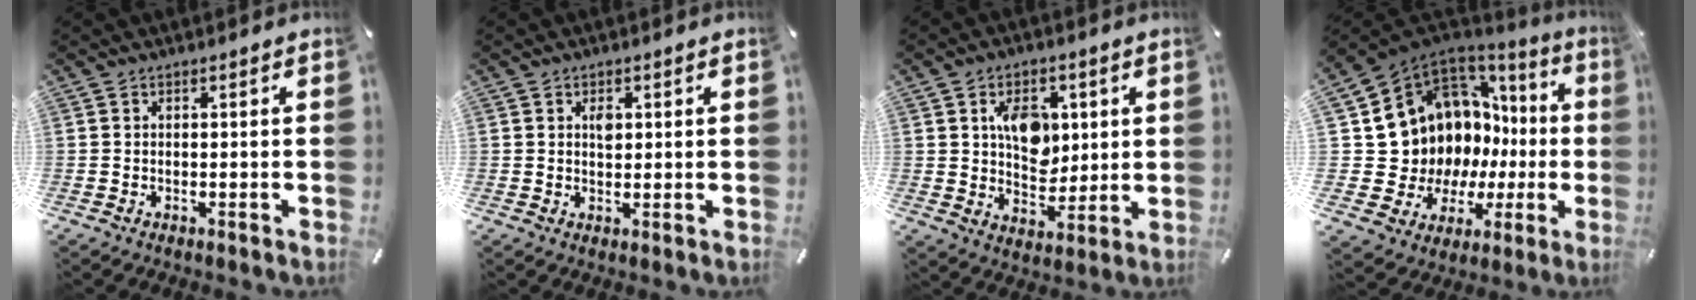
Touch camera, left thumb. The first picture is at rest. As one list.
[{"total": 2.2, "force": [0.7, 1.5, 1.5], "torque": [-0.007, -0.006, 0.007]}, {"total": 9.6, "force": [2.8, 7.4, 5.5], "torque": [-0.074, 0.000, 0.048]}, {"total": 12.4, "force": [4.9, 10.9, 3.4], "torque": [-0.073, -0.082, 0.130]}]